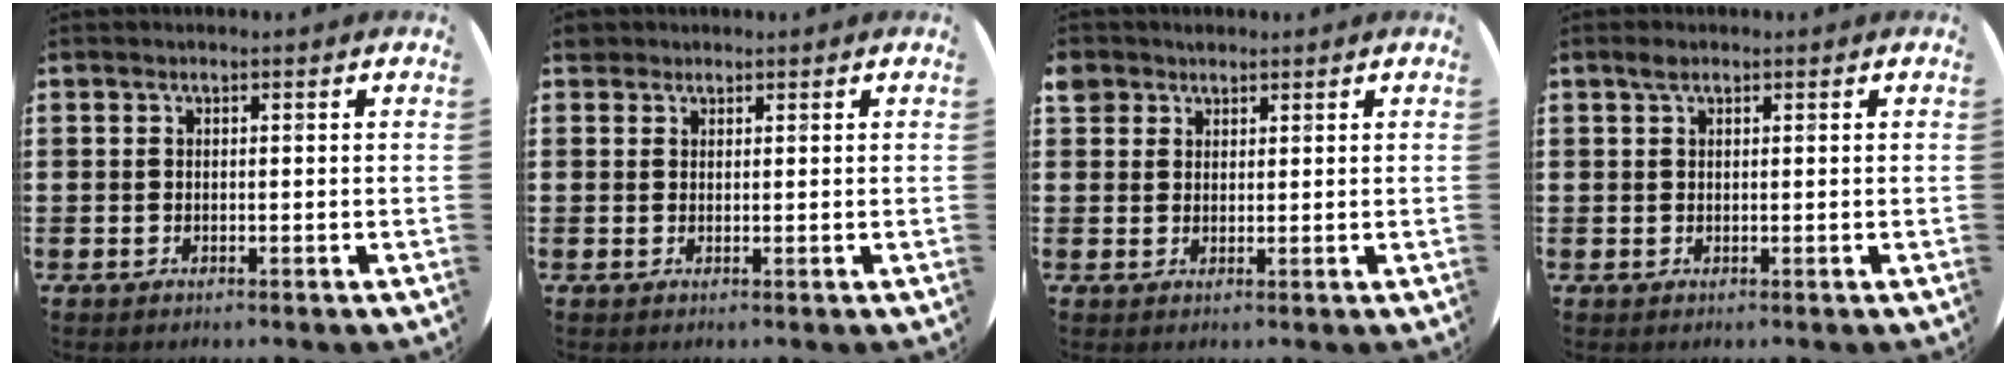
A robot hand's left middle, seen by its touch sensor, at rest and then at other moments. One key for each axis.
{"total": 1.3, "fx": 1.2, "fy": 0.6, "fz": 0.0, "tx": 0.004, "ty": 0.001, "tz": 0.021}
{"total": 2.3, "fx": 1.8, "fy": 1.4, "fz": -0.1, "tx": 0.003, "ty": 0.004, "tz": 0.034}
{"total": 1.2, "fx": 0.8, "fy": 0.7, "fz": 0.6, "tx": -0.006, "ty": 0.003, "tz": 0.013}